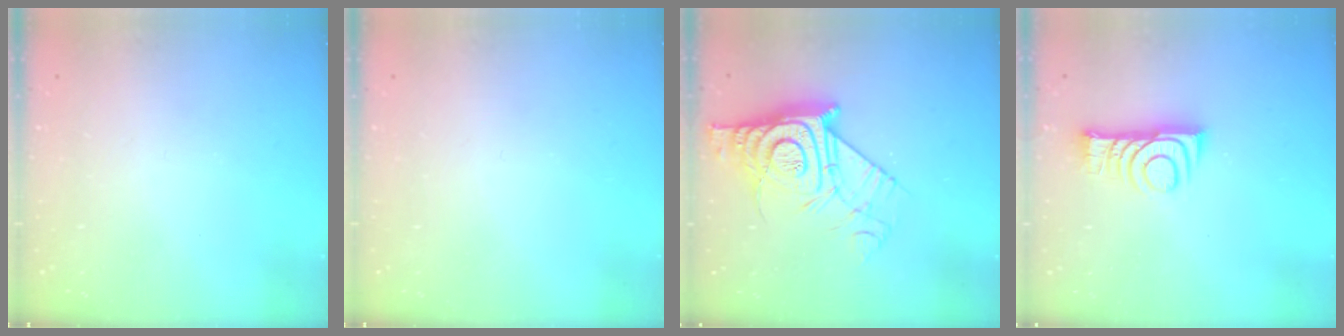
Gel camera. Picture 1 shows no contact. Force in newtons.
{"total": 0.0}
{"total": 16.2, "press": 16.1, "slide": 1.3}
{"total": 9.3, "press": 9.3, "slide": 0.7}